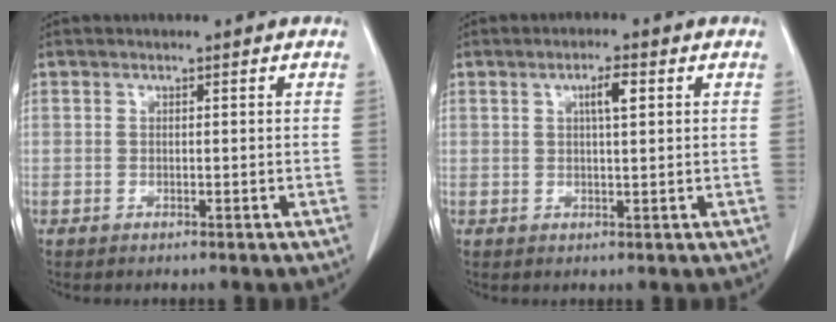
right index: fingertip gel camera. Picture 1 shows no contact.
{"total": 3.3, "force": [1.2, 0.5, 3.0], "torque": [-0.052, 0.002, 0.018]}